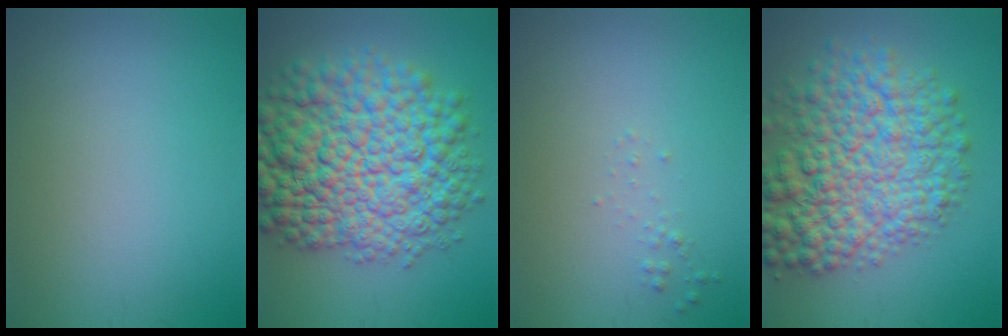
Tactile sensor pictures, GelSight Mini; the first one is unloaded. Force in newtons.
{"total": 14.1, "press": 14.1, "slide": 0.3}
{"total": 0.6, "press": 0.6, "slide": 0.0}
{"total": 10.4, "press": 10.4, "slide": 0.3}